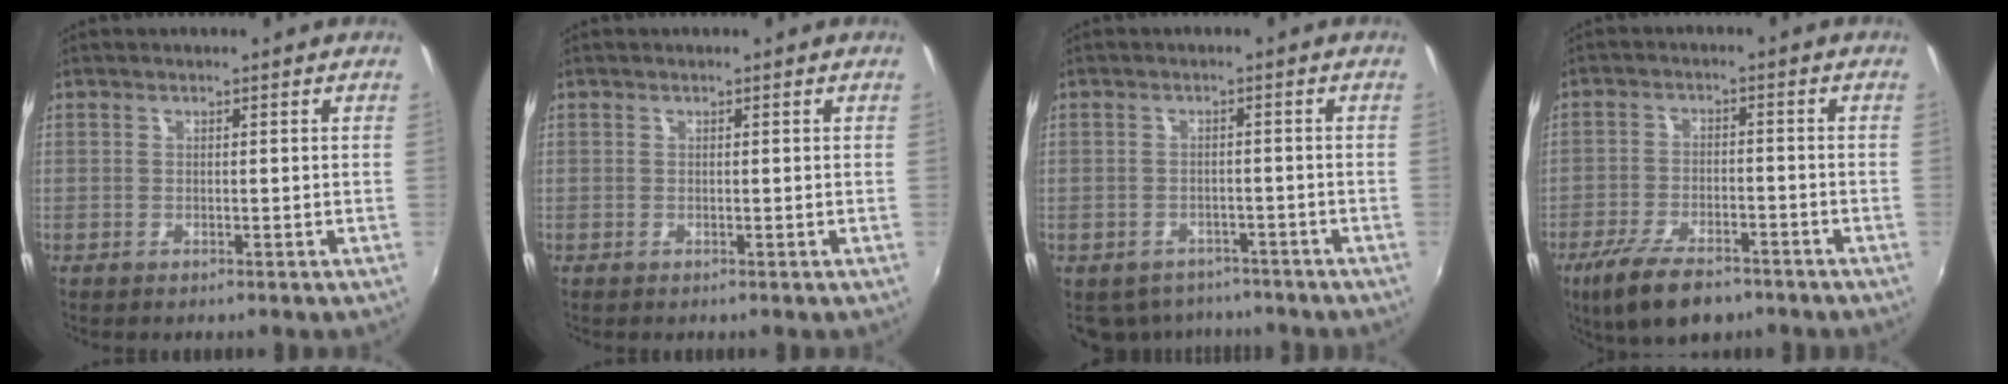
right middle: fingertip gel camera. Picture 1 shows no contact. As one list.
[{"total": 0.0}, {"total": 7.4, "force": [-5.9, 4.0, 2.0], "torque": [-0.050, -0.005, -0.078]}, {"total": 11.2, "force": [-7.9, 4.3, 6.7], "torque": [-0.152, -0.021, -0.135]}]